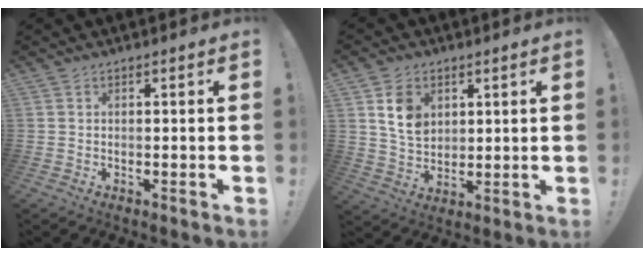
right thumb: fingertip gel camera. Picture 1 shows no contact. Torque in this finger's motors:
{"motor_torque": [0.26, 0.10, 0.28, 0.18, 0.26]}